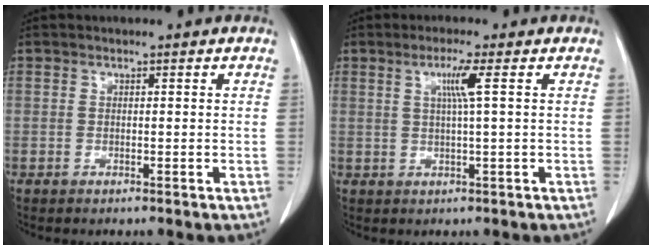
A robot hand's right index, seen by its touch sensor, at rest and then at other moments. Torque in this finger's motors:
{"motor_torque": [0.39, -0.04, 0.09, 0.06]}